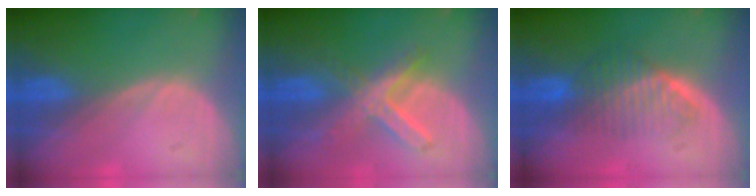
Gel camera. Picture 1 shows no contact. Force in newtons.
{"total": 7.2, "press": 6.4, "slide": 3.5}
{"total": 6.6, "press": 6.0, "slide": 2.8}